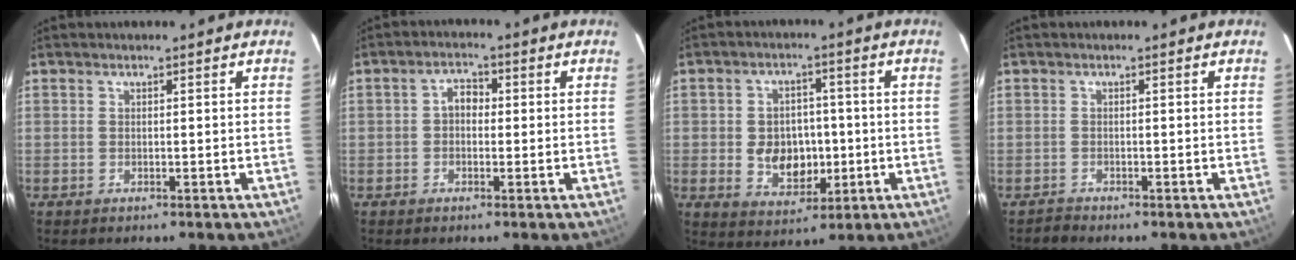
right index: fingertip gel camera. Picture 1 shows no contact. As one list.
[{"total": 2.9, "force": [-0.2, 2.2, 1.8], "torque": [-0.032, 0.012, -0.006]}, {"total": 10.5, "force": [-1.9, 7.9, 6.6], "torque": [-0.137, 0.008, -0.014]}, {"total": 1.2, "force": [-1.1, 0.5, -0.4], "torque": [0.005, 0.006, -0.022]}]